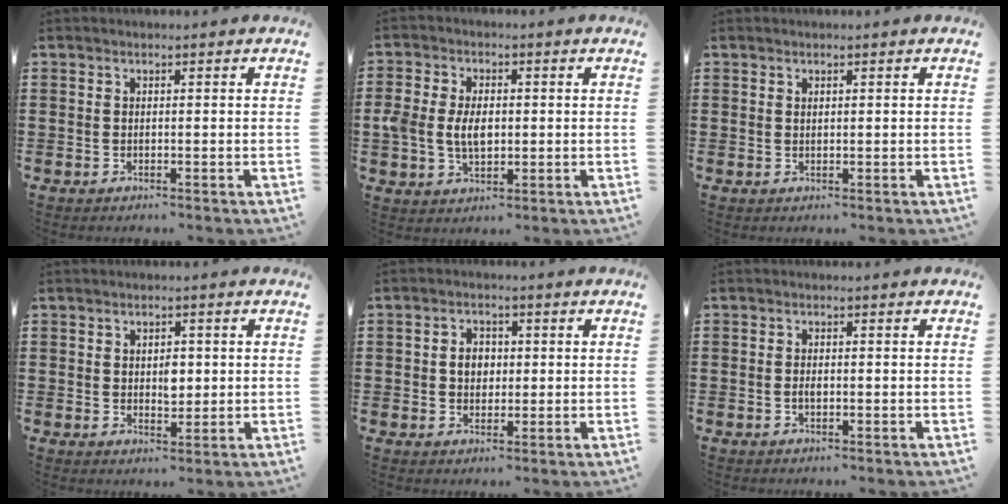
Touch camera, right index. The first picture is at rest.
{"total": 5.9, "force": [-0.1, 3.9, 4.4], "torque": [-0.117, 0.001, -0.011]}
{"total": 0.5, "force": [0.4, 0.4, 0.2], "torque": [-0.004, 0.001, 0.008]}
{"total": 3.4, "force": [0.5, 2.1, 2.5], "torque": [-0.037, 0.003, 0.005]}
{"total": 3.0, "force": [0.1, 2.4, 1.8], "torque": [-0.034, 0.007, -0.002]}
{"total": 1.1, "force": [-0.3, 0.6, 0.9], "torque": [-0.018, 0.000, -0.005]}